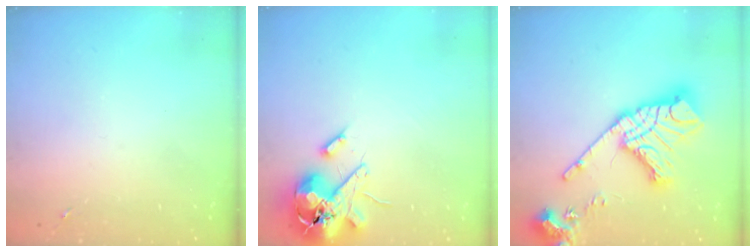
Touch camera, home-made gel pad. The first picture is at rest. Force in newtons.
{"total": 15.0, "press": 14.8, "slide": 2.5}
{"total": 24.0, "press": 23.8, "slide": 3.0}